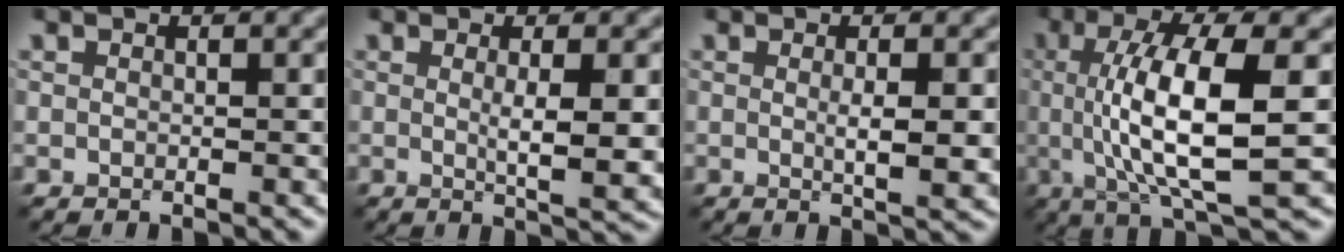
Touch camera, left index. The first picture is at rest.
{"total": 3.8, "force": [0.2, 0.4, 3.7], "torque": [-0.060, -0.003, 0.007]}
{"total": 2.8, "force": [0.0, 0.4, 2.8], "torque": [-0.049, -0.001, 0.003]}
{"total": 9.2, "force": [0.3, 2.5, 8.9], "torque": [-0.157, 0.000, 0.009]}